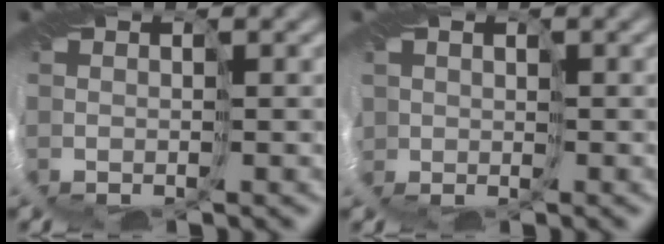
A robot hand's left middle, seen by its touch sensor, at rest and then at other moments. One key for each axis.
{"total": 1.6, "fx": 0.1, "fy": 1.6, "fz": 0.0, "tx": 0.000, "ty": -0.003, "tz": 0.001}